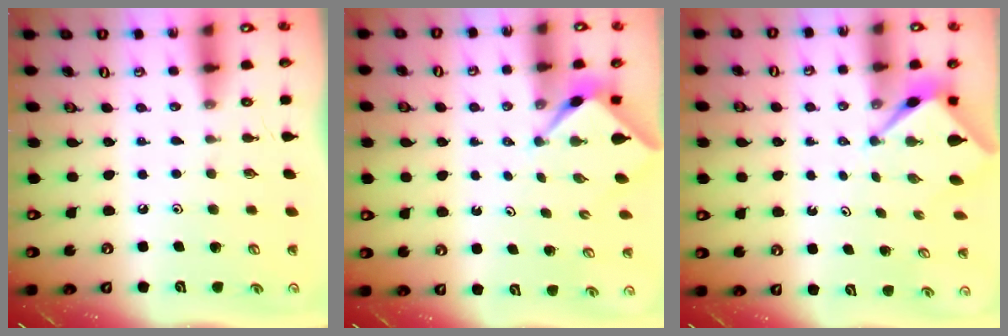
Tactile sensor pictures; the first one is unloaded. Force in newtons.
{"total": 2.3, "press": 2.3, "slide": 0.3}
{"total": 2.6, "press": 2.6, "slide": 0.1}